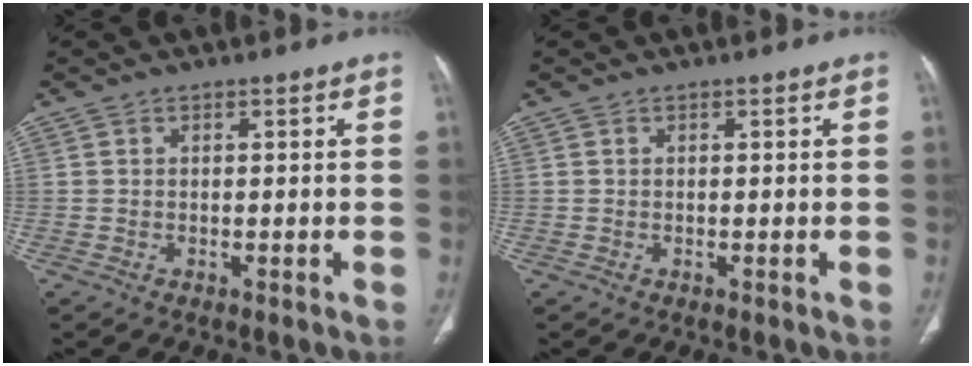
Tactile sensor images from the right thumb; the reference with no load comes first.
{"total": 0.0}